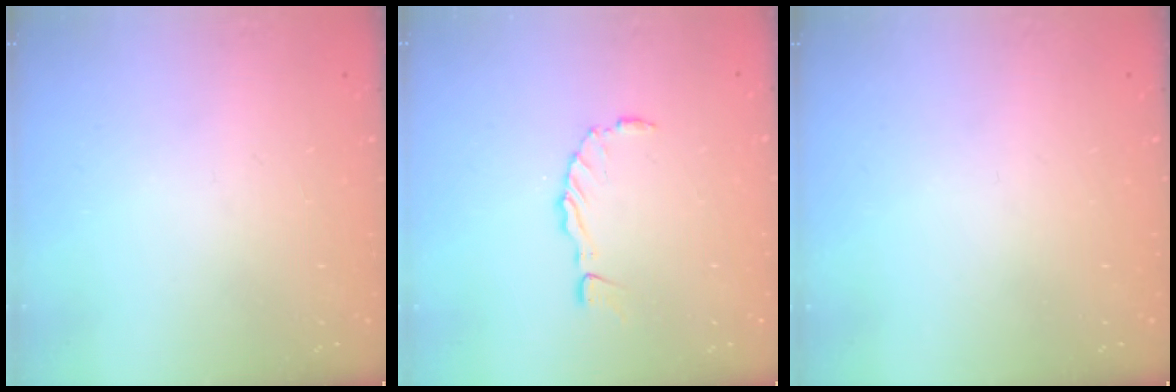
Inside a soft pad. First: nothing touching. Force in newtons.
{"total": 1.2, "press": 1.2, "slide": 0.3}
{"total": 0.0}